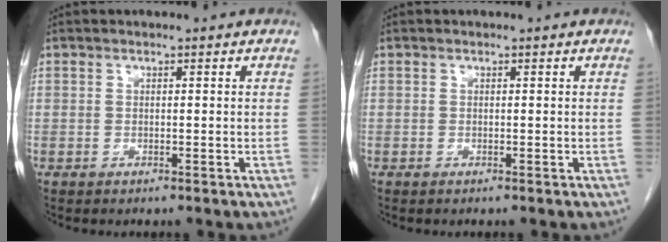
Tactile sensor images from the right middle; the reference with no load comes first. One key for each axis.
{"total": 0.0}